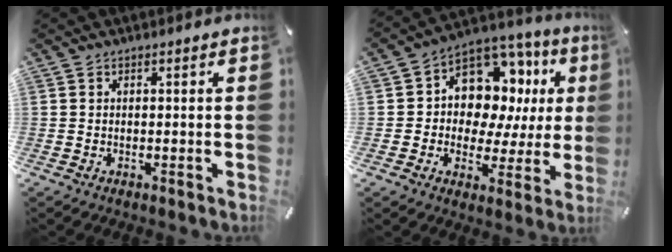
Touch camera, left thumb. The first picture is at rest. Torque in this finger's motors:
{"motor_torque": [0.69, 0.60, 0.80, 0.27, 0.38]}